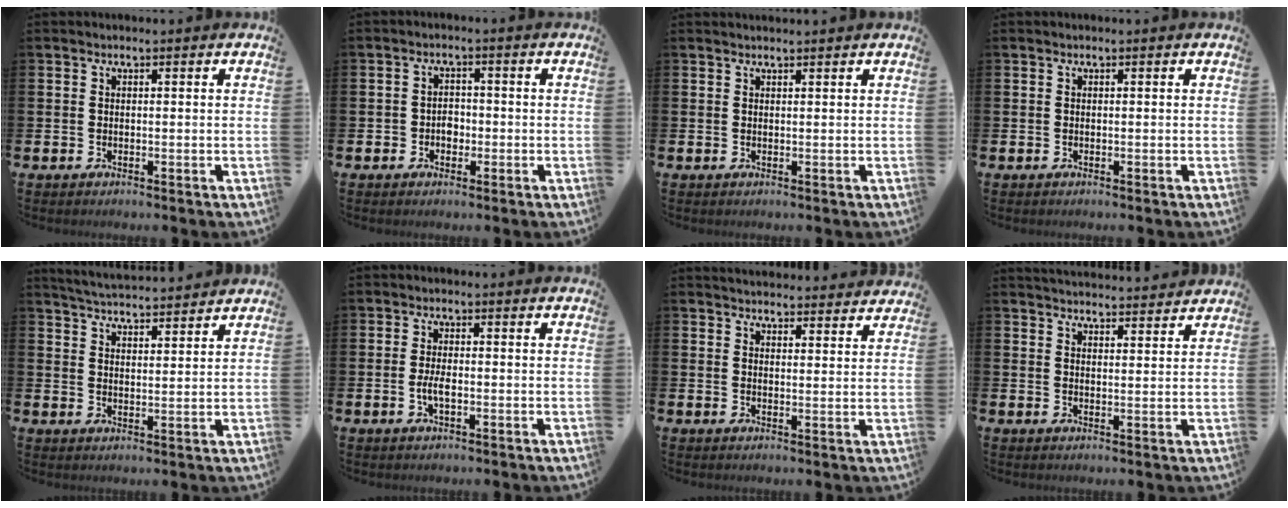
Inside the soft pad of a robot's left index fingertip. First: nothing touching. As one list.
[{"total": 2.2, "force": [-0.8, 1.9, 0.8], "torque": [-0.009, 0.002, -0.022]}, {"total": 0.6, "force": [0.6, -0.1, 0.0], "torque": [-0.001, -0.001, 0.013]}, {"total": 0.0}, {"total": 4.7, "force": [4.7, 0.1, 0.2], "torque": [-0.025, -0.028, 0.085]}, {"total": 2.4, "force": [-0.6, 0.9, 2.1], "torque": [-0.037, 0.000, -0.011]}, {"total": 3.9, "force": [3.9, 0.5, 0.1], "torque": [-0.002, -0.025, 0.070]}, {"total": 3.6, "force": [3.6, 0.2, 0.0], "torque": [-0.009, -0.022, 0.066]}]